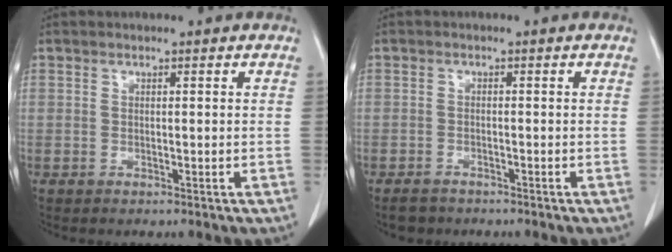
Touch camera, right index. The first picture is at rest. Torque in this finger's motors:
{"motor_torque": [0.09, -0.04, 0.02, 0.02]}